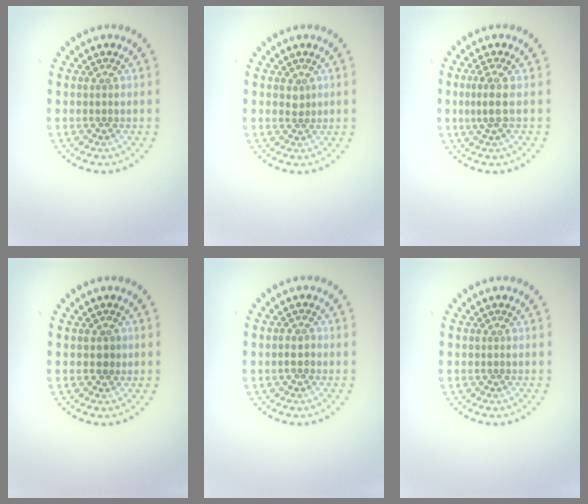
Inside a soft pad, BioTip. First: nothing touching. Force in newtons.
{"total": 0.9, "press": 0.7, "slide": 0.6}
{"total": 2.0, "press": 1.5, "slide": 1.4}
{"total": 0.8, "press": 0.8, "slide": 0.3}
{"total": 1.2, "press": 1.2, "slide": 0.3}
{"total": 0.0}